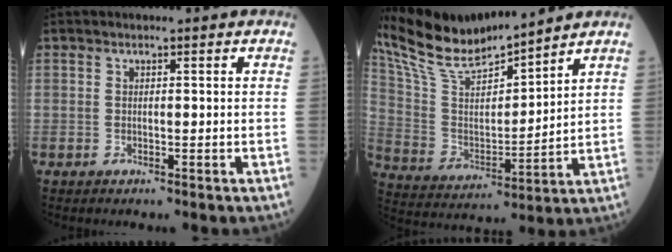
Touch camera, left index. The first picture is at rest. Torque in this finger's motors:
{"motor_torque": [0.73, -1.08, 0.03, 0.04]}